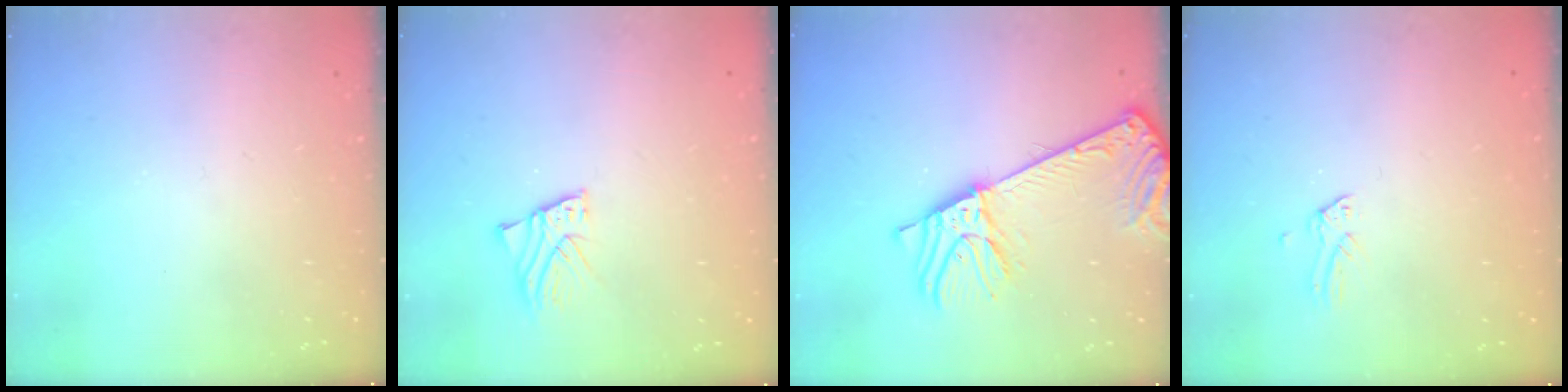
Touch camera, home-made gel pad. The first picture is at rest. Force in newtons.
{"total": 2.6, "press": 2.6, "slide": 0.2}
{"total": 10.0, "press": 9.7, "slide": 2.5}
{"total": 0.0}